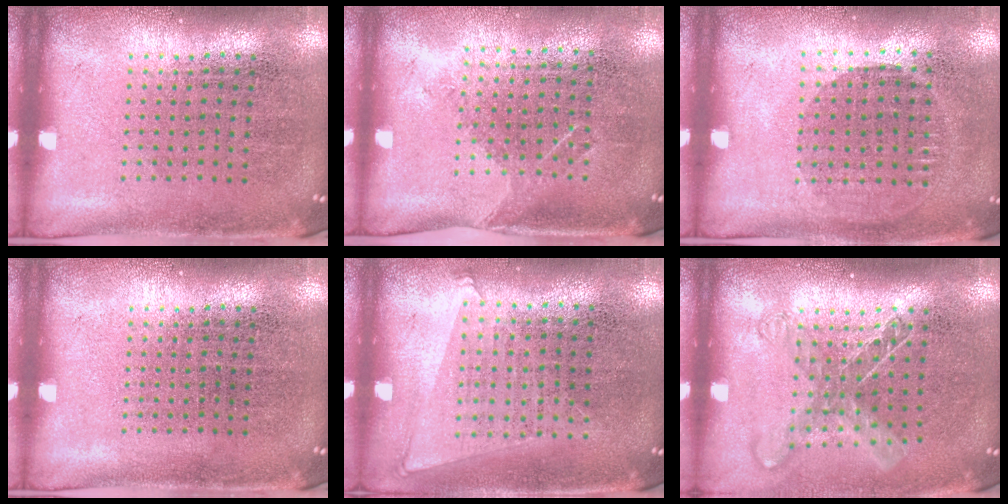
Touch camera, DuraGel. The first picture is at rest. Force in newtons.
{"total": 1.2, "press": 1.0, "slide": 0.7}
{"total": 0.9, "press": 0.8, "slide": 0.4}
{"total": 0.0}
{"total": 1.1, "press": 1.0, "slide": 0.5}
{"total": 1.5, "press": 1.2, "slide": 0.8}